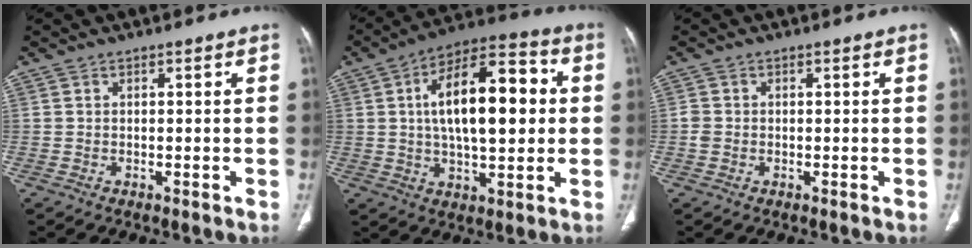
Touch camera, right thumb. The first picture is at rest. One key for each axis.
{"total": 19.3, "fx": 2.5, "fy": 8.7, "fz": 17.0, "tx": -0.254, "ty": 0.022, "tz": 0.033}
{"total": 1.4, "fx": -0.3, "fy": 1.2, "fz": 0.7, "tx": -0.014, "ty": 0.002, "tz": -0.008}